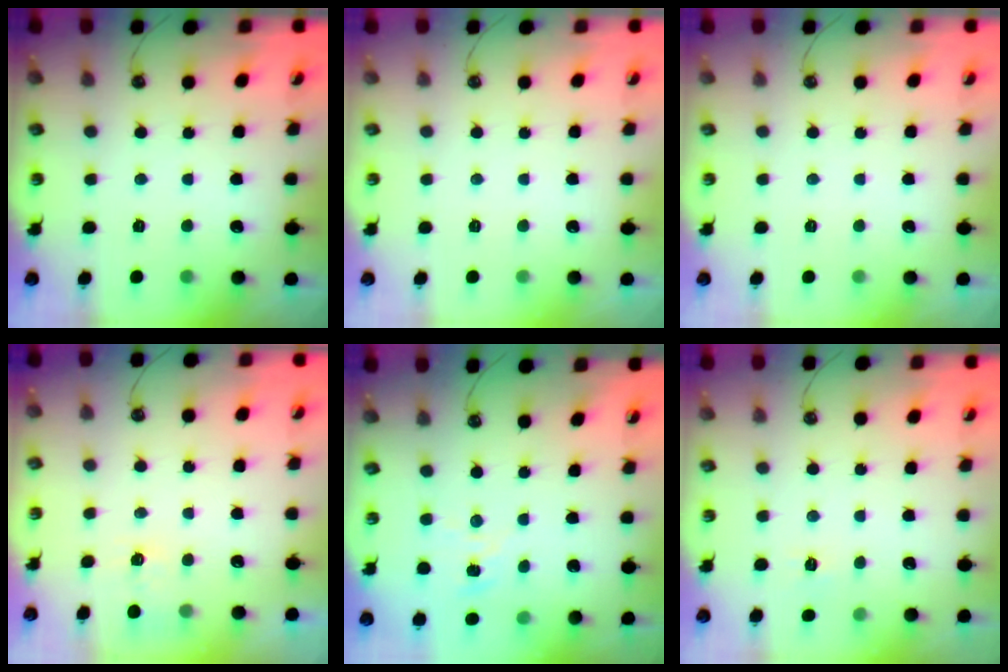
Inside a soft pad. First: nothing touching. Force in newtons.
{"total": 0.0}
{"total": 0.0}
{"total": 3.5, "press": 3.5, "slide": 0.5}
{"total": 2.5, "press": 2.5, "slide": 0.2}
{"total": 6.1, "press": 6.1, "slide": 0.7}